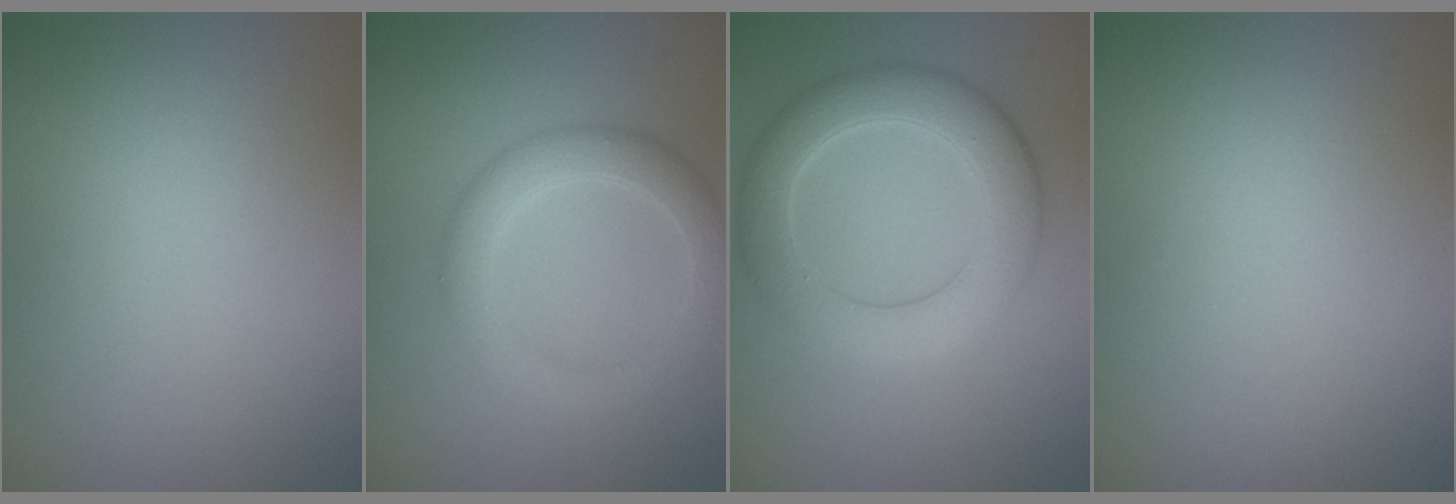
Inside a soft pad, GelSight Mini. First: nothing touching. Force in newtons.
{"total": 3.7, "press": 3.7, "slide": 0.0}
{"total": 6.0, "press": 6.0, "slide": 0.4}
{"total": 0.0}